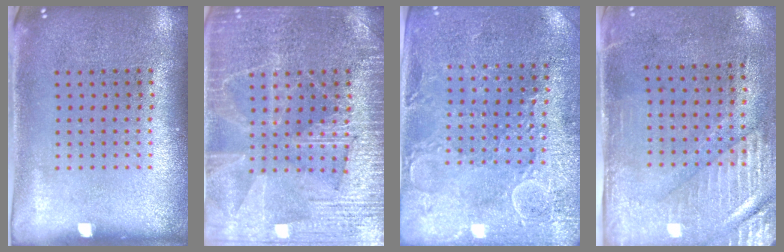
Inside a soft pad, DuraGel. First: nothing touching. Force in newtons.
{"total": 3.7, "press": 3.6, "slide": 0.4}
{"total": 2.8, "press": 2.7, "slide": 0.7}
{"total": 2.9, "press": 2.5, "slide": 1.5}